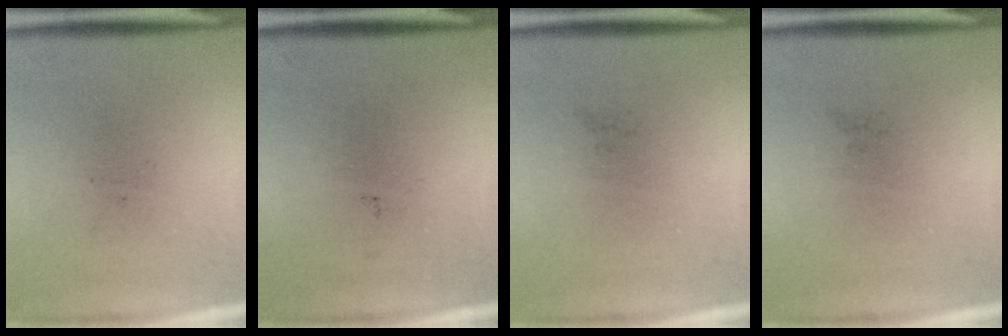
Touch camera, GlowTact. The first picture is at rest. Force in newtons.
{"total": 0.0}
{"total": 0.0}
{"total": 0.0}